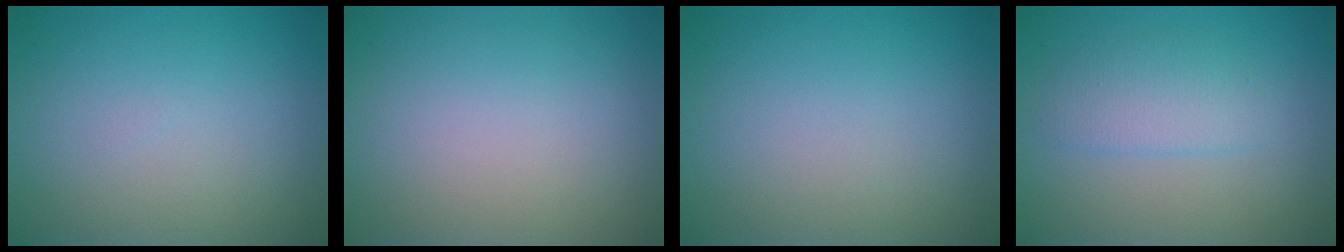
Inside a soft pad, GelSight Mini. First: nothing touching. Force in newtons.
{"total": 0.0}
{"total": 0.0}
{"total": 2.4, "press": 2.4, "slide": 0.0}